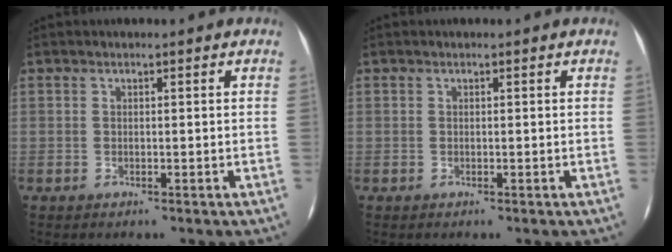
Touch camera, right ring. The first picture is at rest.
{"total": 0.0}